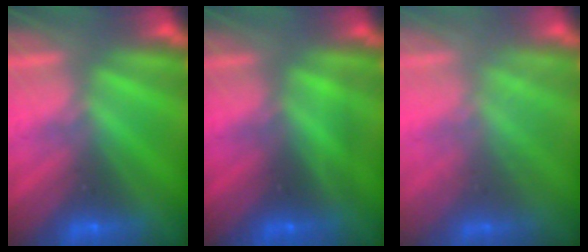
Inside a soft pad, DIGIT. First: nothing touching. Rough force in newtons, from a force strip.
{"total": 1.8}
{"total": 1.8}